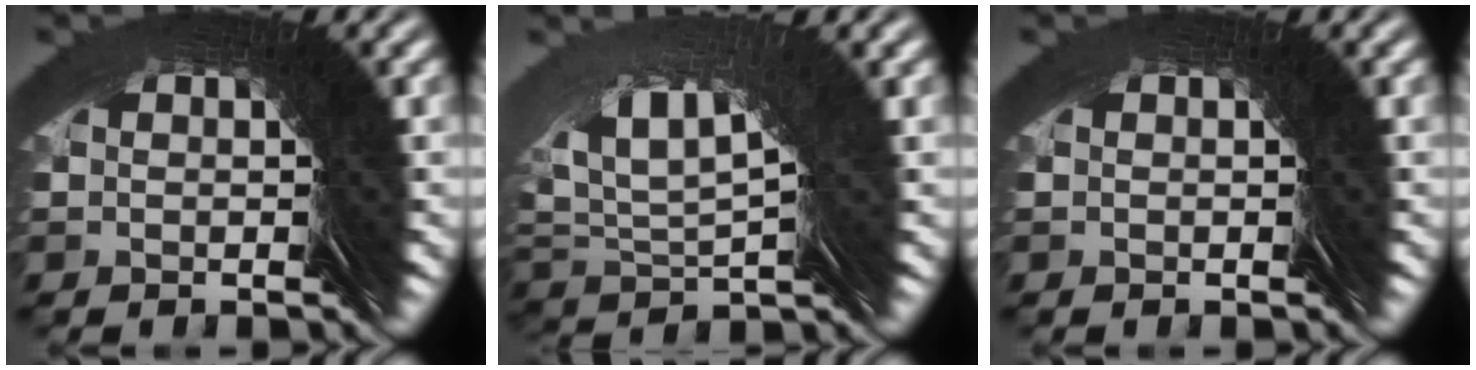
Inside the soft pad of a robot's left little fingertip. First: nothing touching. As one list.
[{"total": 3.6, "force": [2.8, -1.9, 1.3], "torque": [-0.028, 0.021, 0.047]}, {"total": 0.0}]